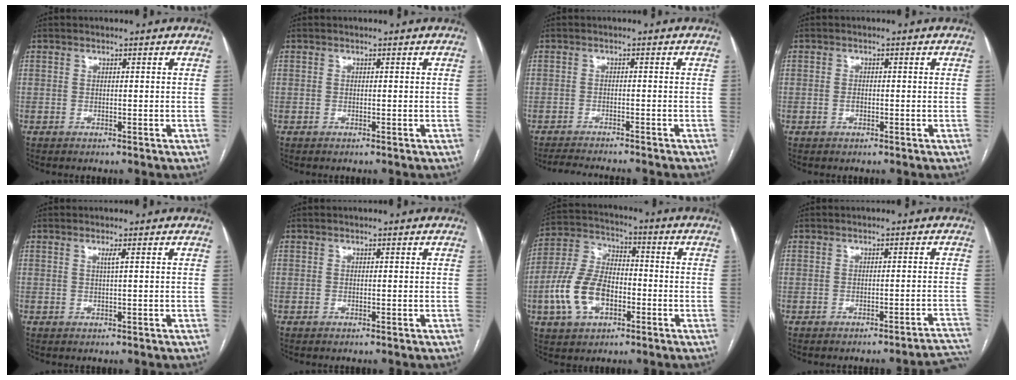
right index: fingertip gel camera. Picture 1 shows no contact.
{"total": 0.0}
{"total": 7.7, "force": [-7.1, 0.6, 3.1], "torque": [-0.041, -0.010, -0.102]}
{"total": 1.0, "force": [-0.4, 0.6, 0.7], "torque": [-0.016, 0.001, -0.006]}
{"total": 0.9, "force": [0.3, -0.3, 0.8], "torque": [-0.020, -0.002, 0.008]}
{"total": 0.0}
{"total": 12.4, "force": [-3.9, 7.2, 9.3], "torque": [-0.216, 0.019, -0.071]}
{"total": 6.0, "force": [-5.9, -0.1, 1.1], "torque": [0.012, 0.009, -0.064]}